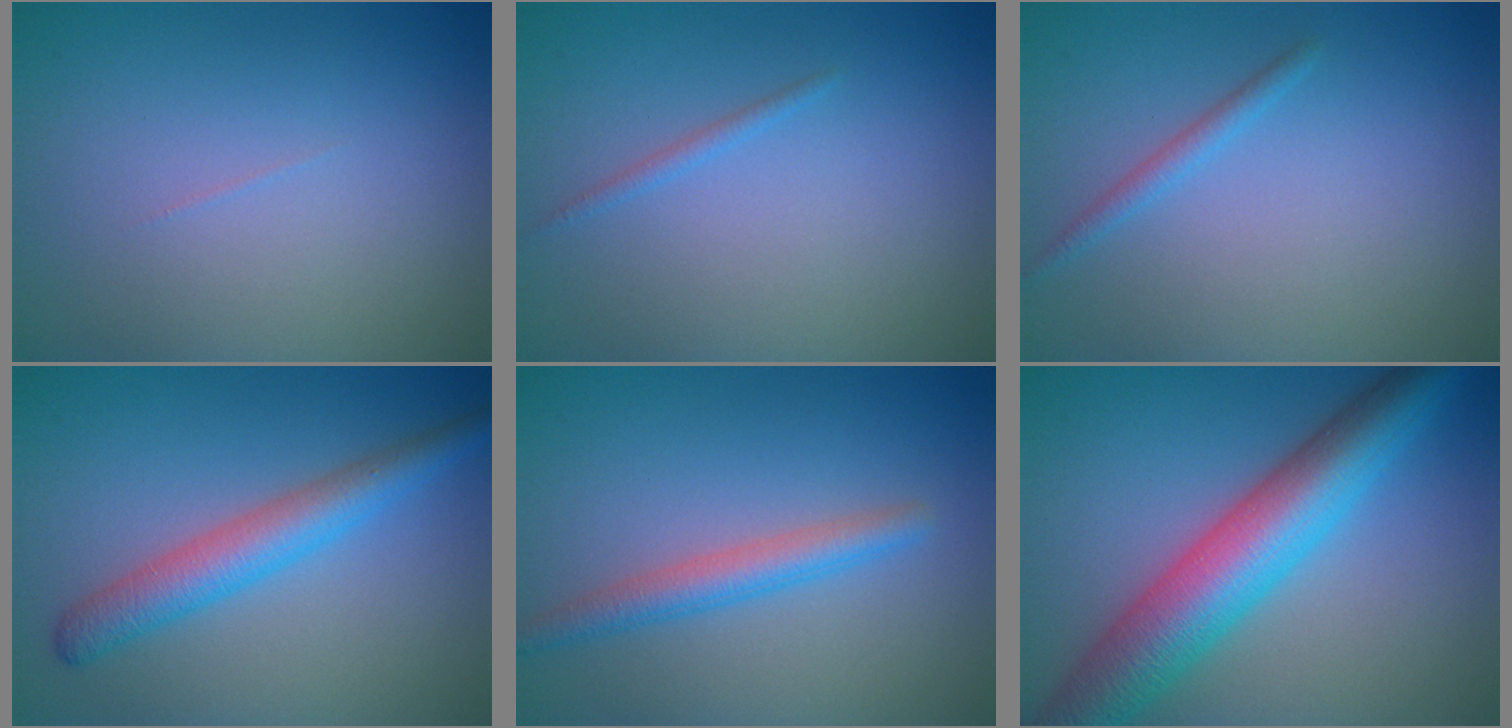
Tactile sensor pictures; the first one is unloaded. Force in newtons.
{"total": 0.8, "press": 0.8, "slide": 0.0}
{"total": 1.3, "press": 1.2, "slide": 0.1}
{"total": 4.2, "press": 4.2, "slide": 0.2}
{"total": 2.8, "press": 2.8, "slide": 0.1}
{"total": 9.2, "press": 9.2, "slide": 0.3}